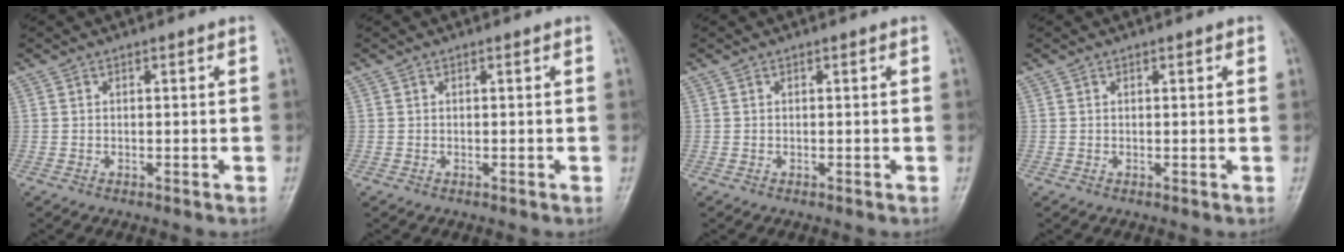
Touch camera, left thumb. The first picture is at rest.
{"total": 0.0}
{"total": 0.0}
{"total": 0.8, "force": [0.4, 0.3, 0.6], "torque": [-0.005, 0.001, 0.004]}